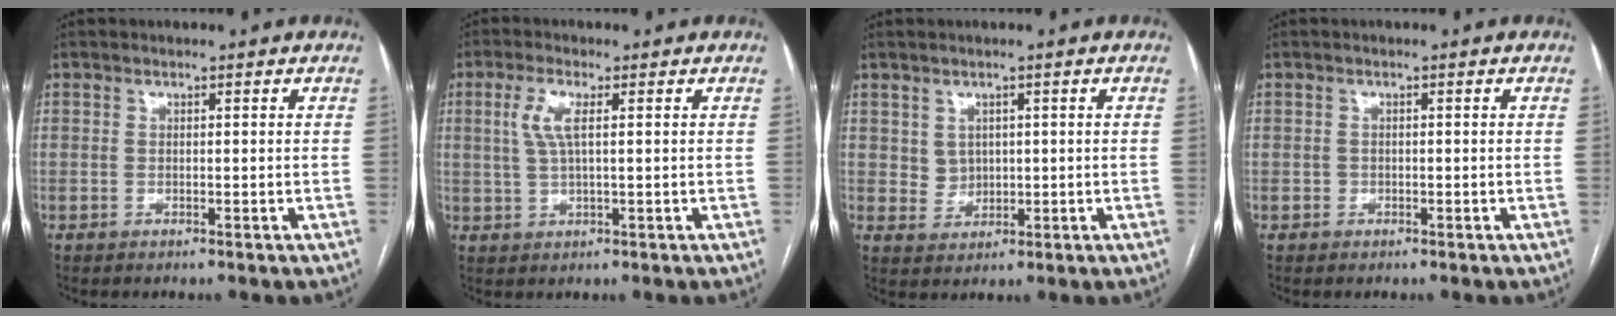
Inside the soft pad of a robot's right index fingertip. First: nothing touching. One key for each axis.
{"total": 4.3, "fx": 1.1, "fy": 0.9, "fz": 4.0, "tx": -0.092, "ty": 0.006, "tz": 0.025}
{"total": 3.1, "fx": 0.9, "fy": 2.8, "fz": 0.8, "tx": -0.014, "ty": 0.006, "tz": 0.022}
{"total": 0.9, "fx": -0.4, "fy": 0.8, "fz": 0.0, "tx": 0.000, "ty": 0.005, "tz": -0.006}